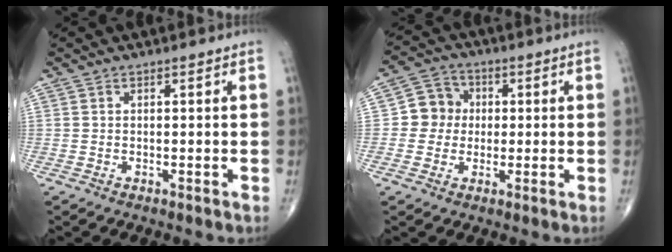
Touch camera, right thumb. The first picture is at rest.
{"total": 6.6, "force": [0.1, 6.2, 2.1], "torque": [-0.002, 0.013, -0.010]}